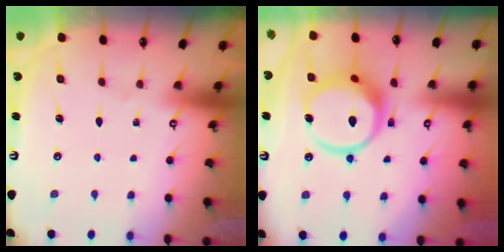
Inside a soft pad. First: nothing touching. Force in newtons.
{"total": 13.8, "press": 13.7, "slide": 1.7}